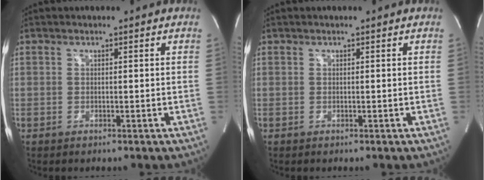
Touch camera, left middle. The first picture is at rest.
{"total": 0.0}